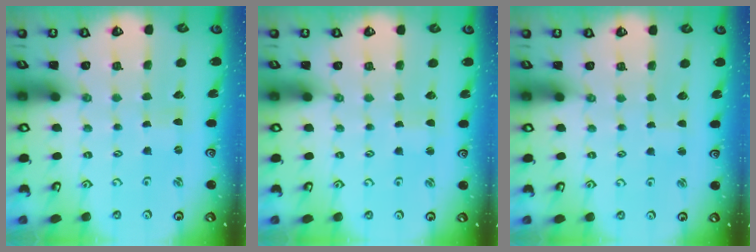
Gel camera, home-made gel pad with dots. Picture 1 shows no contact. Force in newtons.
{"total": 1.4, "press": 1.4, "slide": 0.1}
{"total": 1.1, "press": 1.1, "slide": 0.2}